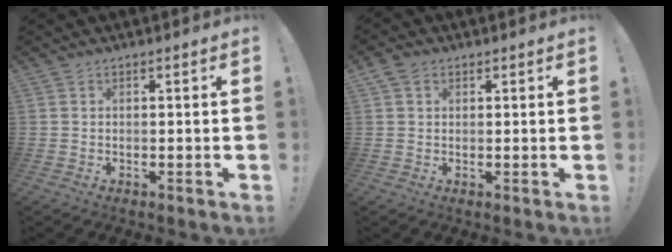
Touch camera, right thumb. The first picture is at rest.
{"total": 2.8, "force": [1.3, 2.1, 1.3], "torque": [-0.027, 0.002, 0.025]}